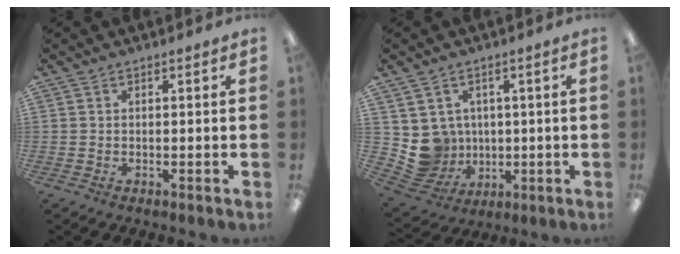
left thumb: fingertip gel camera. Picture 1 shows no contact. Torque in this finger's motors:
{"motor_torque": [0.04, 0.08, 0.63, -0.74, 0.02]}